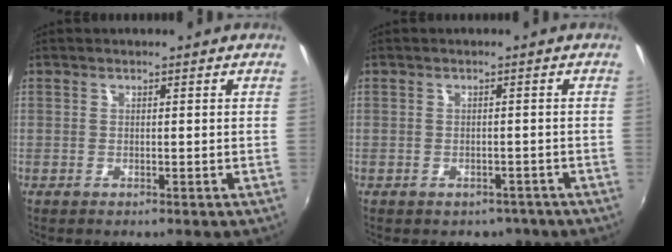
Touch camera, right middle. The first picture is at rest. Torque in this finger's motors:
{"motor_torque": [0.01, -0.01, 0.00, 0.01]}